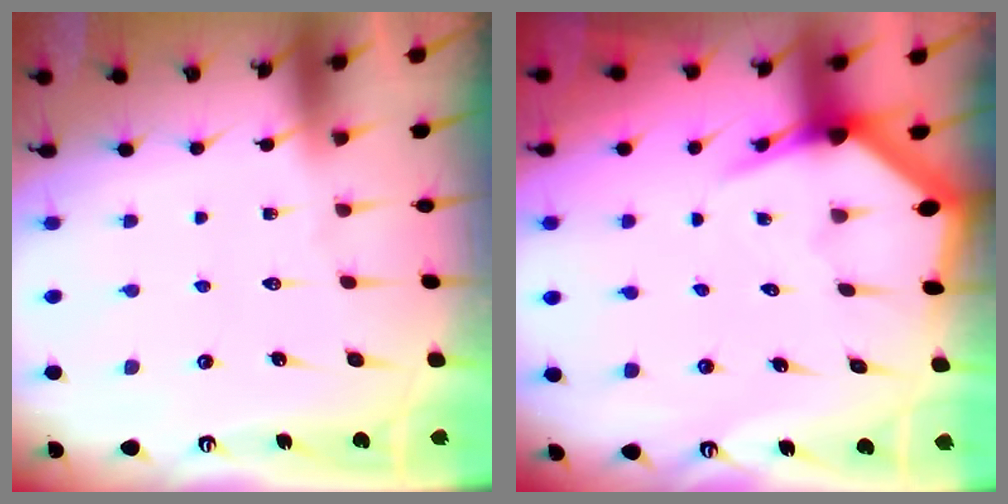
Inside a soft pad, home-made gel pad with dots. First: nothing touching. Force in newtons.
{"total": 4.1, "press": 4.0, "slide": 0.6}